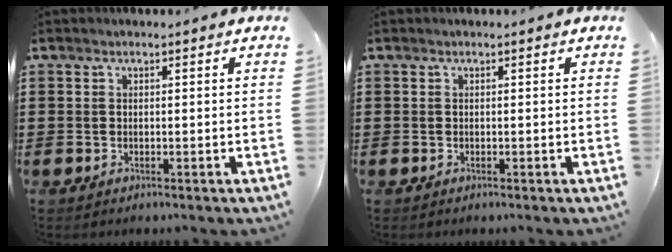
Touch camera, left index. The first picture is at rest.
{"total": 0.0}